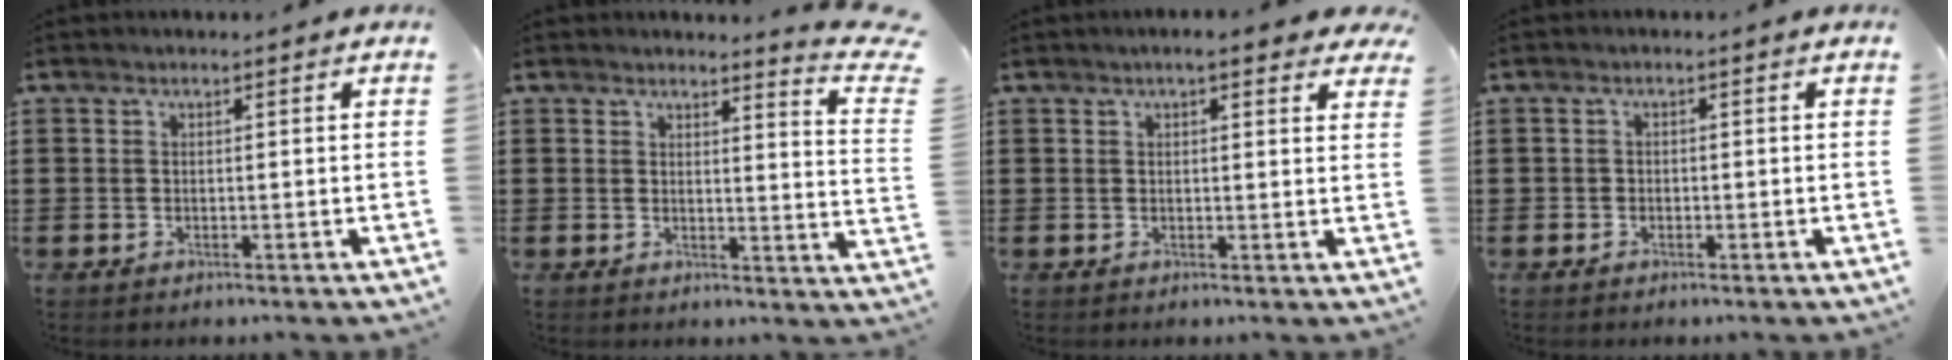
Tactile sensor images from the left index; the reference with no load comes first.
{"total": 3.6, "force": [3.2, 0.1, 1.5], "torque": [-0.021, -0.024, 0.052]}
{"total": 3.0, "force": [2.2, 0.5, 1.9], "torque": [-0.036, 0.002, 0.037]}
{"total": 0.9, "force": [-0.4, 0.7, 0.1], "torque": [-0.005, 0.002, -0.010]}